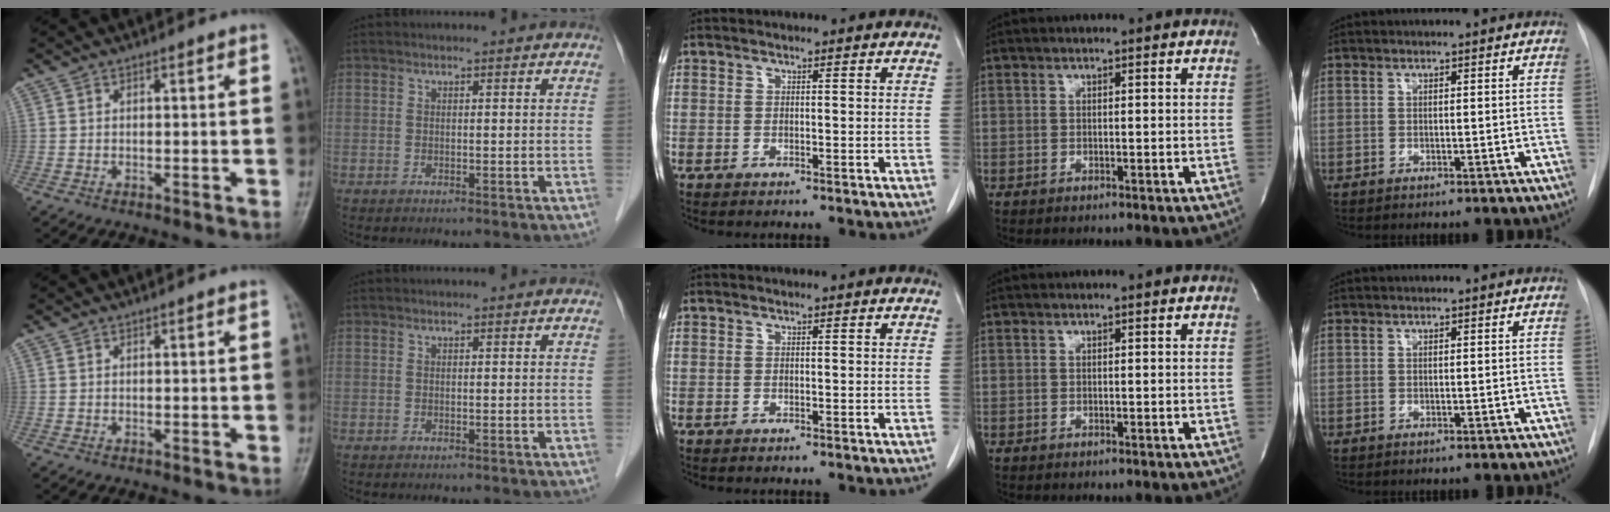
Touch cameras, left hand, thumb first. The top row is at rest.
{}